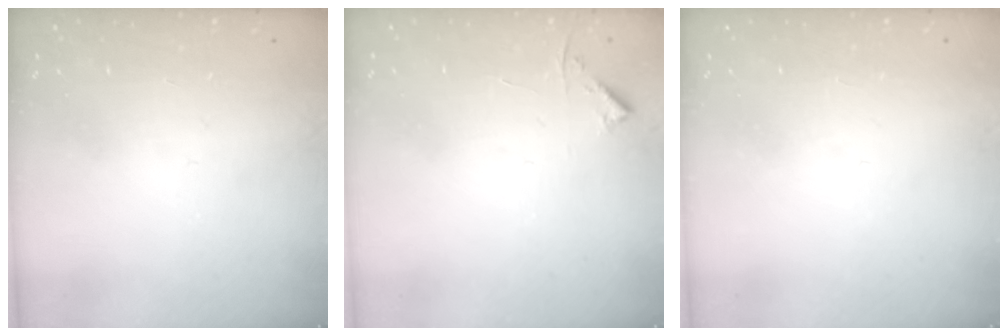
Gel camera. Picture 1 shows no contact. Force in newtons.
{"total": 3.1, "press": 3.0, "slide": 0.3}
{"total": 1.5, "press": 1.5, "slide": 0.1}